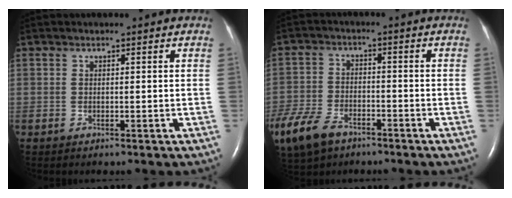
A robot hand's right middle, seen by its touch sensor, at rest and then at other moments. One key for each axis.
{"total": 10.7, "fx": -7.0, "fy": 5.7, "fz": 5.8, "tx": -0.140, "ty": -0.012, "tz": -0.127}